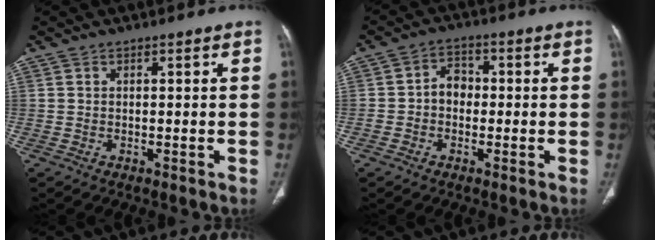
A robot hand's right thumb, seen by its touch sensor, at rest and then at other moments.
{"total": 4.5, "force": [-0.5, 3.6, 2.5], "torque": [-0.017, 0.020, -0.019]}